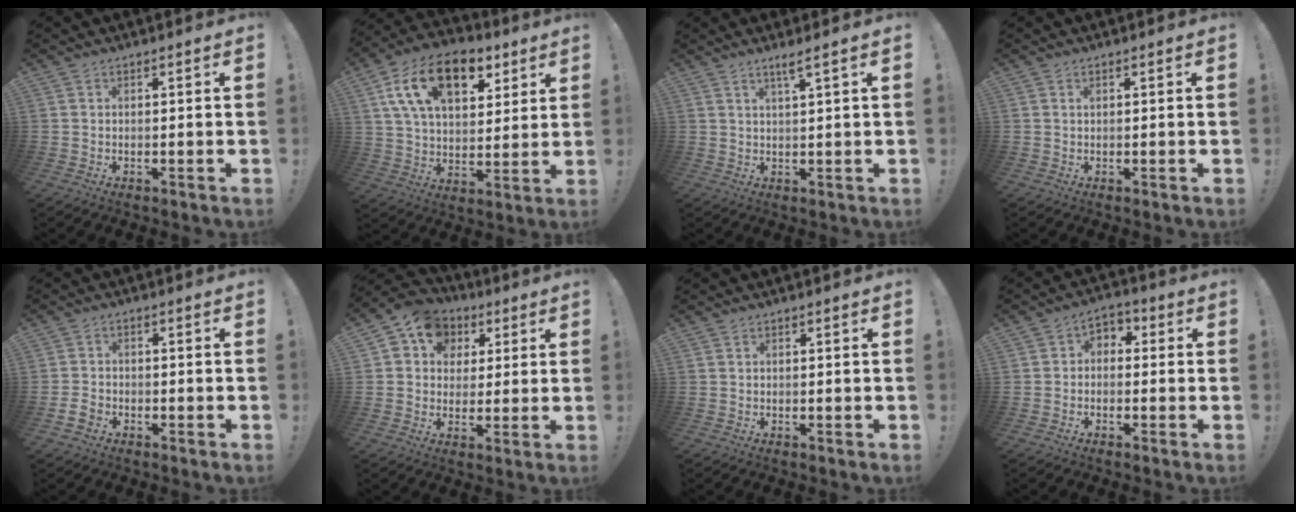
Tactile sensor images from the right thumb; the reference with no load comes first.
{"total": 19.8, "force": [9.5, 11.6, 13.0], "torque": [-0.218, -0.032, 0.171]}
{"total": 3.2, "force": [2.1, -0.4, 2.4], "torque": [-0.043, -0.007, 0.032]}
{"total": 0.6, "force": [0.2, -0.1, 0.5], "torque": [-0.007, -0.002, 0.003]}
{"total": 3.9, "force": [-2.3, 2.4, 2.0], "torque": [-0.044, 0.009, -0.042]}
{"total": 9.9, "force": [3.9, 8.5, 3.1], "torque": [-0.044, -0.015, 0.077]}
{"total": 0.0}
{"total": 4.0, "force": [-1.9, 3.1, 1.8], "torque": [-0.033, 0.022, -0.032]}